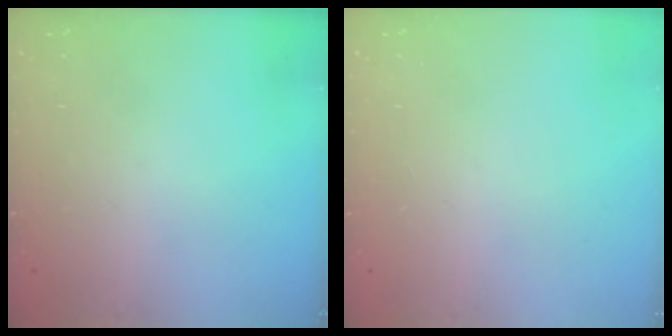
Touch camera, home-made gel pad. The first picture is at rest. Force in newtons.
{"total": 0.0}